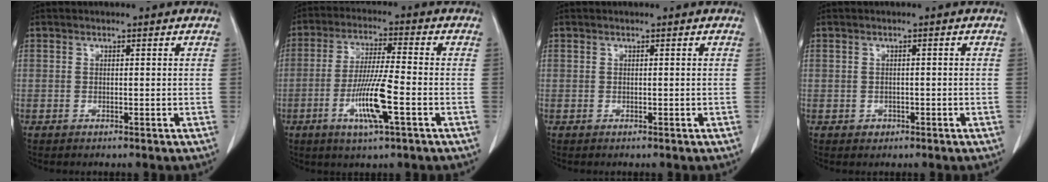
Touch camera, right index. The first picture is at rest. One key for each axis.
{"total": 9.6, "fx": -3.4, "fy": 0.2, "fz": 9.0, "tx": -0.174, "ty": -0.012, "tz": -0.067}
{"total": 0.0}
{"total": 1.1, "fx": -0.5, "fy": 0.9, "fz": 0.2, "tx": -0.003, "ty": 0.003, "tz": -0.005}